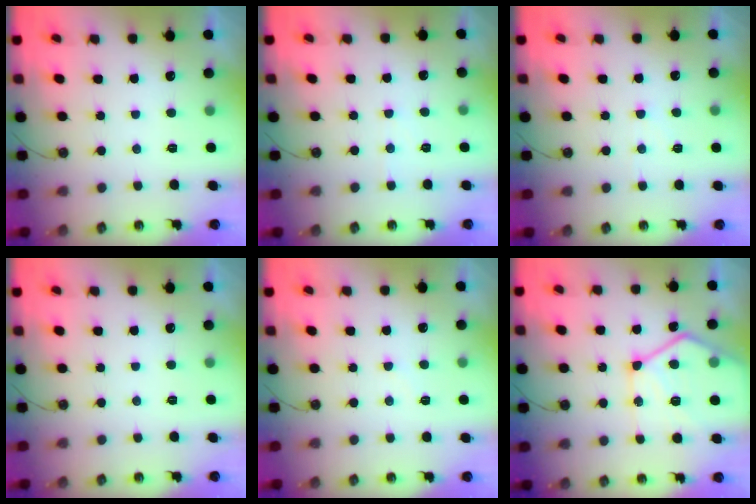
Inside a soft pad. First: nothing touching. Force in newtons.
{"total": 3.9, "press": 3.9, "slide": 0.6}
{"total": 2.8, "press": 2.7, "slide": 0.4}
{"total": 0.0}
{"total": 5.1, "press": 5.0, "slide": 0.7}
{"total": 17.8, "press": 17.6, "slide": 2.2}